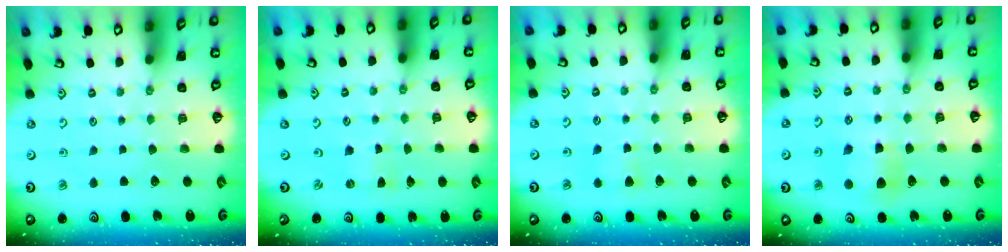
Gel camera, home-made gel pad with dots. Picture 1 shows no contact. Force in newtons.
{"total": 0.0}
{"total": 4.1, "press": 4.1, "slide": 0.5}
{"total": 6.9, "press": 6.9, "slide": 0.3}